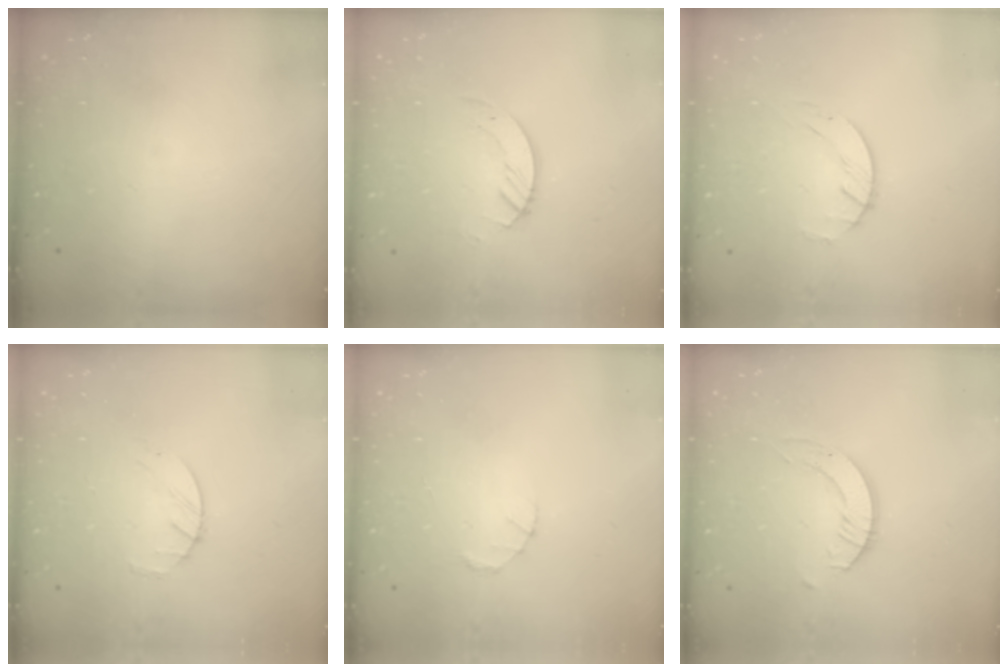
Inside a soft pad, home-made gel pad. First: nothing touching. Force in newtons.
{"total": 2.9, "press": 2.9, "slide": 0.3}
{"total": 1.6, "press": 1.6, "slide": 0.3}
{"total": 2.4, "press": 2.3, "slide": 0.3}
{"total": 1.5, "press": 1.5, "slide": 0.3}
{"total": 3.3, "press": 3.3, "slide": 0.2}